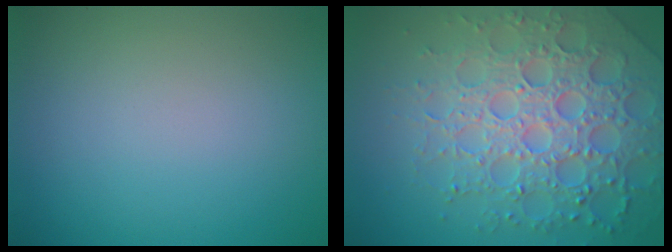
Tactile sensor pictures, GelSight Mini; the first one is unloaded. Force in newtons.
{"total": 7.2, "press": 7.0, "slide": 1.7}